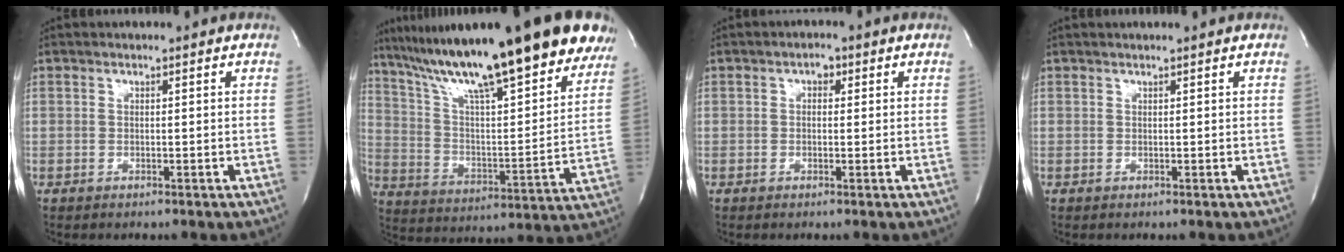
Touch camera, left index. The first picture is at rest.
{"total": 30.6, "force": [23.0, 4.7, 19.7], "torque": [-0.316, -0.004, 0.336]}
{"total": 1.6, "force": [0.4, 1.1, 1.1], "torque": [-0.013, 0.009, 0.003]}
{"total": 1.2, "force": [1.1, 0.0, 0.5], "torque": [-0.009, 0.013, 0.016]}